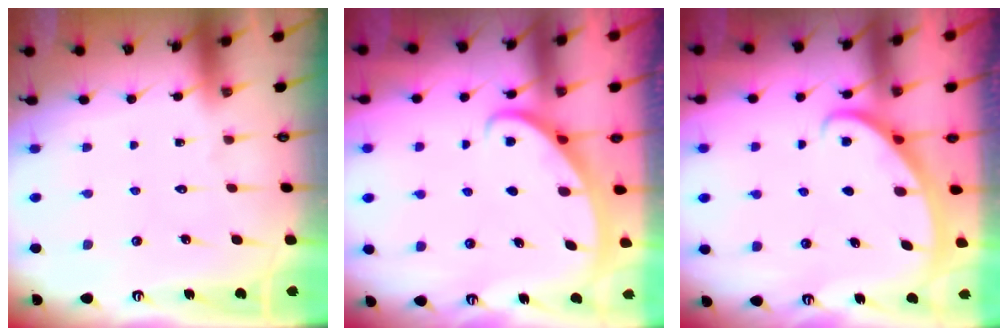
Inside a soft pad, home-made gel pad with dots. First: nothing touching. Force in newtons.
{"total": 2.9, "press": 2.9, "slide": 0.1}
{"total": 3.1, "press": 3.1, "slide": 0.1}